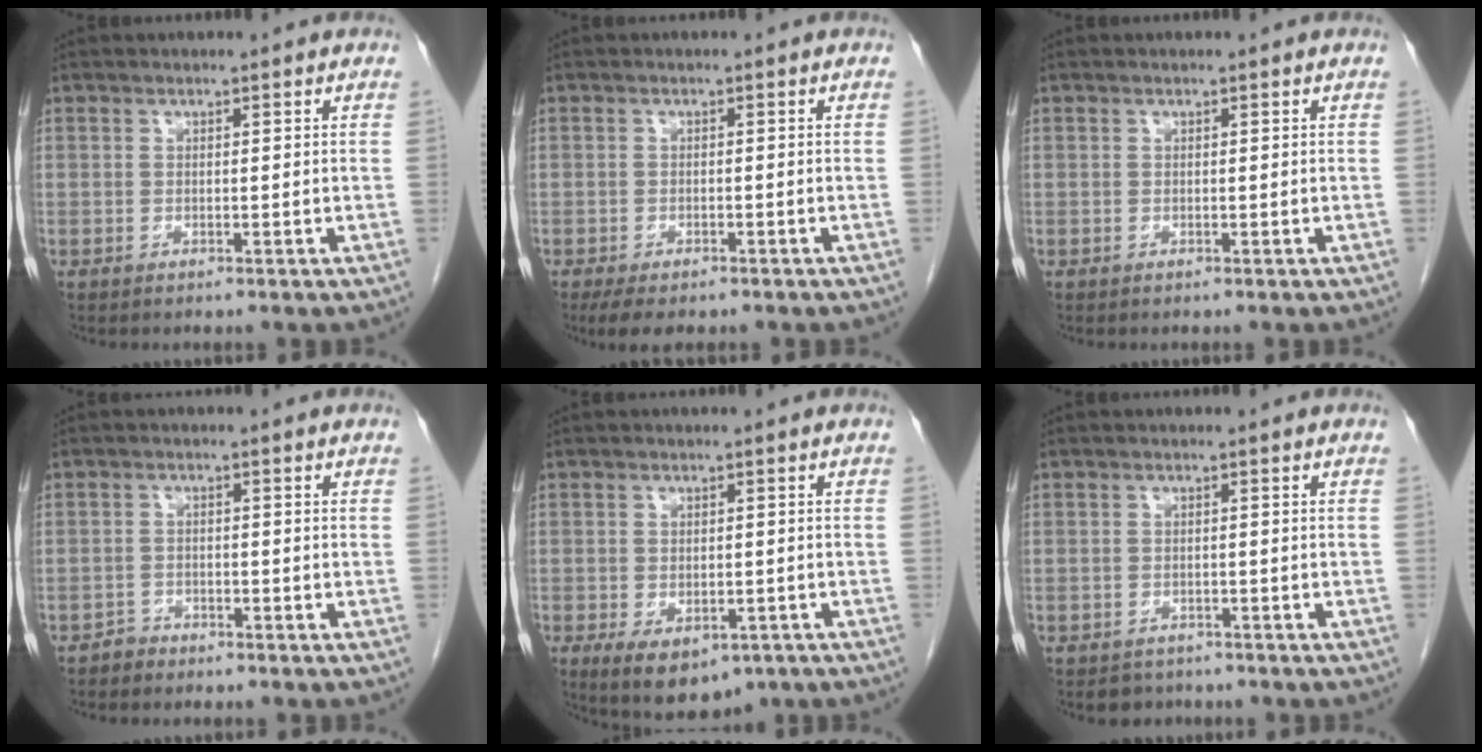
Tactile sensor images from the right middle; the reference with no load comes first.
{"total": 4.5, "force": [-3.4, 1.6, 2.6], "torque": [-0.043, -0.011, -0.049]}
{"total": 0.0}
{"total": 1.5, "force": [-1.3, 0.7, -0.2], "torque": [0.002, 0.004, -0.025]}
{"total": 9.0, "force": [-5.0, 5.1, 5.5], "torque": [-0.082, -0.008, -0.067]}
{"total": 2.5, "force": [-2.1, 1.3, -0.2], "torque": [-0.006, 0.002, -0.031]}